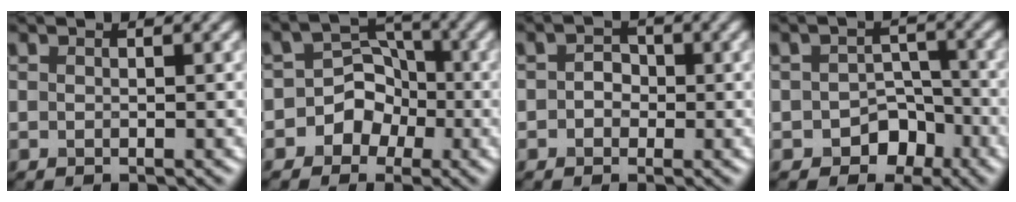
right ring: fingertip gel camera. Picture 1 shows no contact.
{"total": 6.1, "force": [-2.4, 5.5, 1.2], "torque": [0.019, 0.019, -0.060]}
{"total": 1.5, "force": [-0.1, 1.3, 0.7], "torque": [-0.005, 0.004, -0.011]}
{"total": 3.6, "force": [-1.8, 2.7, 1.6], "torque": [-0.012, 0.005, -0.028]}